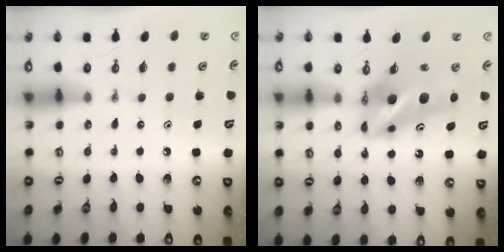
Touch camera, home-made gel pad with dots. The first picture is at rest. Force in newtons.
{"total": 12.2, "press": 12.1, "slide": 1.1}